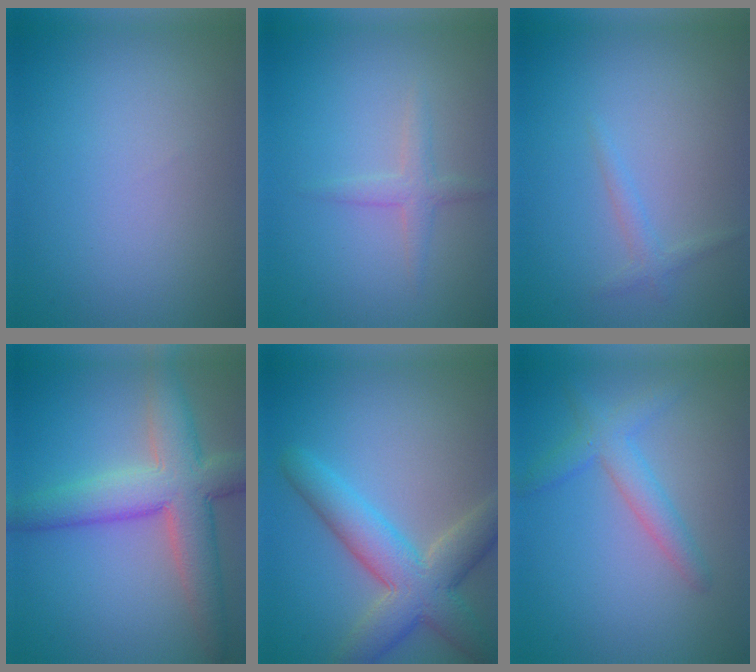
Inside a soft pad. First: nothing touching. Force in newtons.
{"total": 1.6, "press": 1.6, "slide": 0.1}
{"total": 1.1, "press": 1.1, "slide": 0.1}
{"total": 7.5, "press": 7.5, "slide": 0.4}
{"total": 6.9, "press": 6.9, "slide": 0.4}
{"total": 2.9, "press": 2.9, "slide": 0.1}